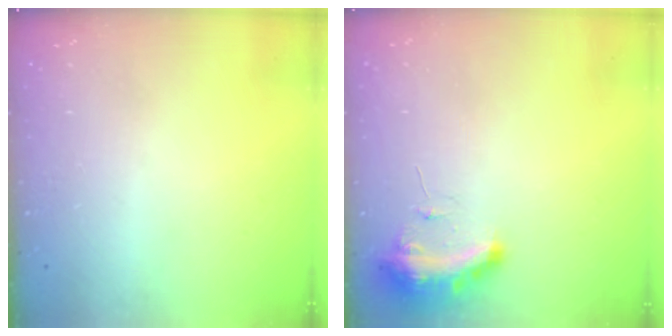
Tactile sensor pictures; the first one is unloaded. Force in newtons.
{"total": 9.4, "press": 9.3, "slide": 1.3}